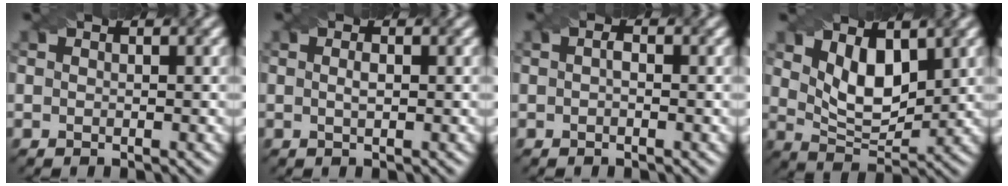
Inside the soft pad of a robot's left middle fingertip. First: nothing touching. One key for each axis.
{"total": 0.9, "fx": 0.0, "fy": 0.2, "fz": 0.9, "tx": -0.018, "ty": 0.002, "tz": 0.002}
{"total": 0.8, "fx": -0.1, "fy": 0.4, "fz": 0.7, "tx": -0.015, "ty": -0.001, "tz": 0.000}
{"total": 5.1, "fx": 2.1, "fy": 2.7, "fz": 3.8, "tx": -0.077, "ty": -0.009, "tz": 0.039}